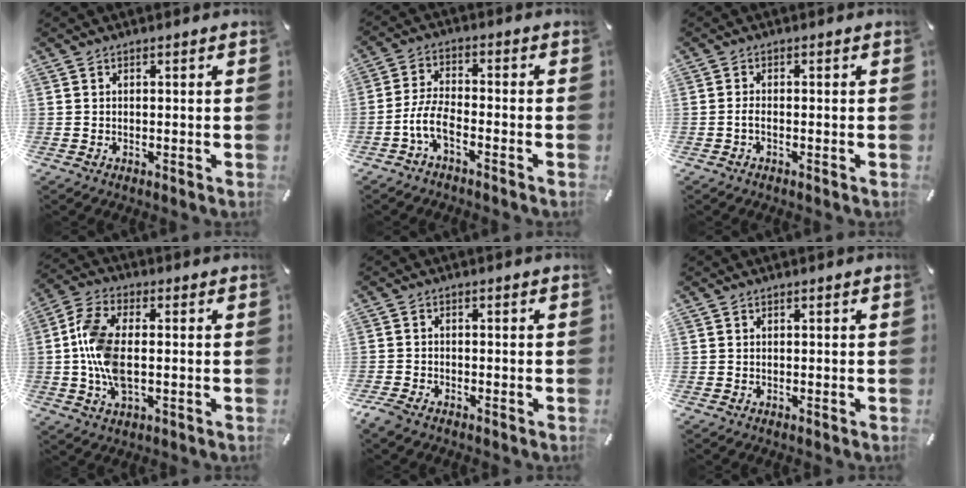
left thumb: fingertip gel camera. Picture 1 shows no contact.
{"total": 7.2, "force": [-3.9, 2.9, 5.3], "torque": [-0.120, 0.004, -0.074]}
{"total": 1.8, "force": [-0.9, 0.6, 1.4], "torque": [-0.026, 0.004, -0.016]}
{"total": 11.5, "force": [-0.5, 5.9, 9.9], "torque": [-0.222, -0.008, -0.009]}
{"total": 2.6, "force": [-2.2, 1.0, 1.1], "torque": [-0.037, 0.003, -0.048]}
{"total": 0.0}